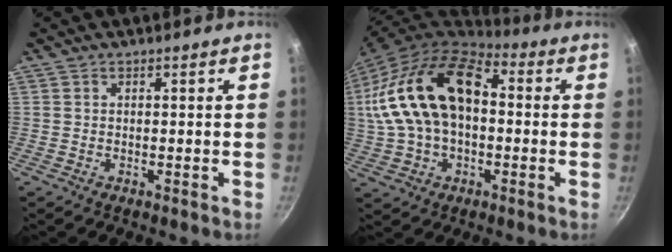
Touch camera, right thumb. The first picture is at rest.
{"total": 22.8, "force": [1.7, 14.3, 17.6], "torque": [-0.338, 0.043, 0.023]}